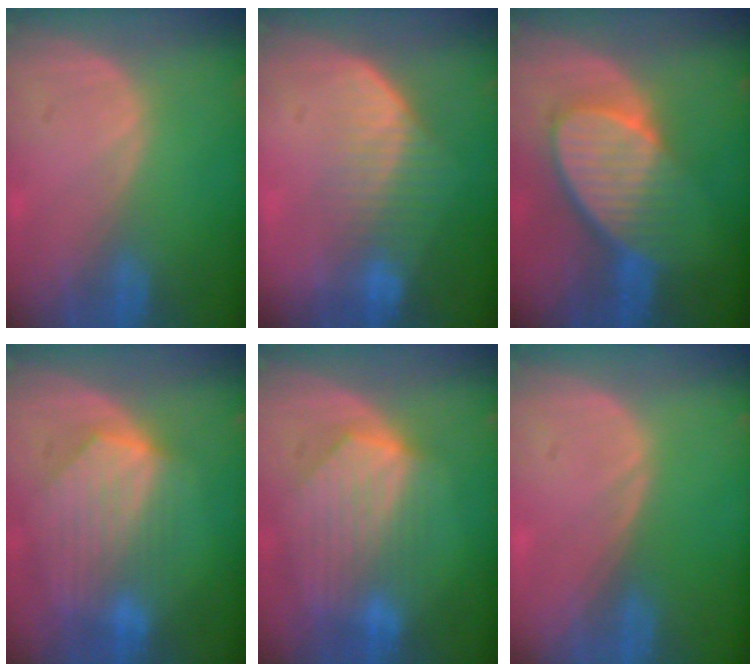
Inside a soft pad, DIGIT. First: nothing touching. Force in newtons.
{"total": 7.2, "press": 6.1, "slide": 3.8}
{"total": 9.0, "press": 8.1, "slide": 3.9}
{"total": 8.6, "press": 7.8, "slide": 3.5}
{"total": 8.6, "press": 7.8, "slide": 3.5}
{"total": 0.0}